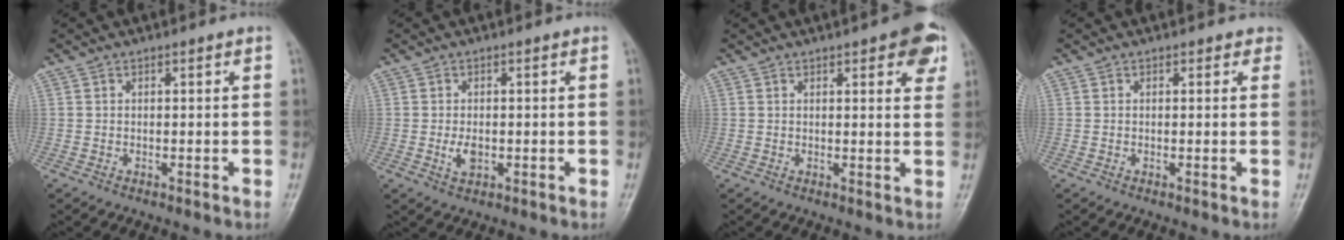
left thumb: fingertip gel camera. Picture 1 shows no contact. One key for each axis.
{"total": 2.8, "fx": -0.3, "fy": 1.6, "fz": 2.2, "tx": -0.040, "ty": -0.004, "tz": -0.003}
{"total": 7.7, "fx": 3.9, "fy": 2.5, "fz": 6.2, "tx": -0.054, "ty": -0.010, "tz": 0.041}
{"total": 1.7, "fx": 1.2, "fy": 1.0, "fz": 0.5, "tx": 0.016, "ty": -0.002, "tz": 0.003}